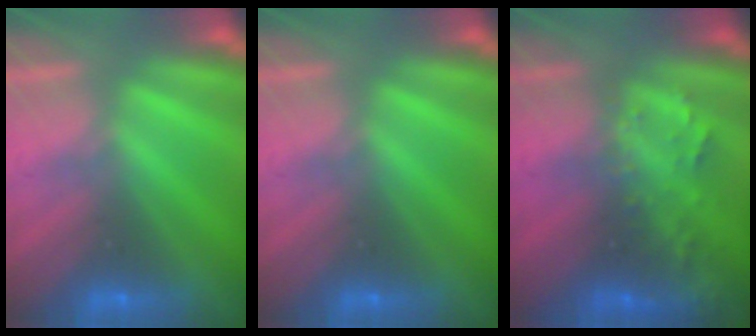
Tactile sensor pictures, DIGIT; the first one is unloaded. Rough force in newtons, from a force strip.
{"total": 0.0}
{"total": 2.7}